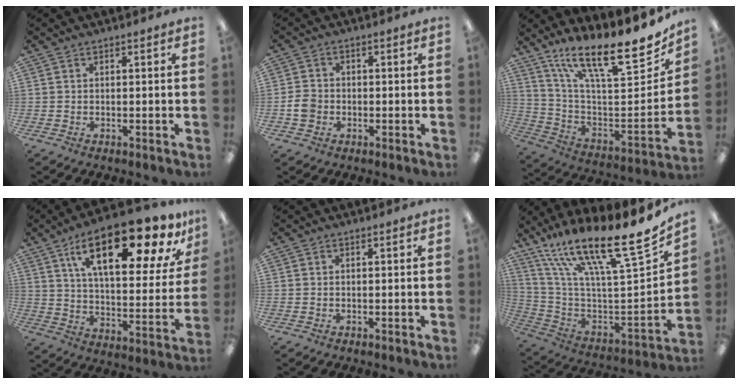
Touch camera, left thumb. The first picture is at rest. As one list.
[{"total": 4.3, "force": [-1.0, 3.6, 2.1], "torque": [-0.041, 0.007, -0.019]}, {"total": 20.2, "force": [14.9, 5.0, 12.7], "torque": [-0.193, -0.118, 0.245]}, {"total": 24.0, "force": [14.3, 9.0, 17.0], "torque": [-0.254, -0.071, 0.229]}, {"total": 0.0}, {"total": 21.9, "force": [16.6, 3.0, 13.9], "torque": [-0.218, -0.136, 0.265]}]